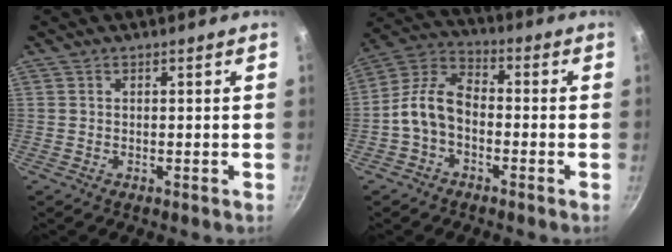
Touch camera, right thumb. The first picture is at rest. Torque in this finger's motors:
{"motor_torque": [-0.19, 0.56, 0.08, 0.03, 0.28]}